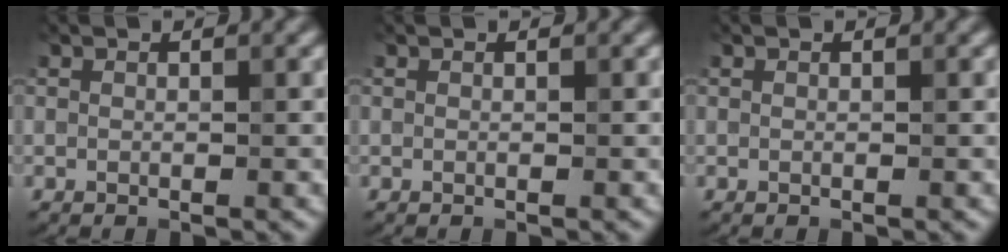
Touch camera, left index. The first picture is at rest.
{"total": 0.0}
{"total": 0.0}